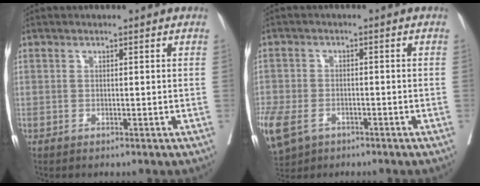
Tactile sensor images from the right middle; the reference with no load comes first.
{"total": 17.4, "force": [-8.6, 12.2, 9.0], "torque": [-0.297, -0.029, -0.139]}